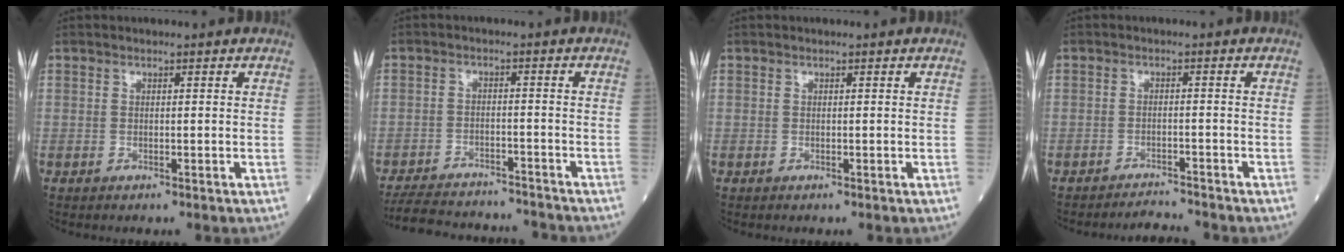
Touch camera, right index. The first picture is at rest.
{"total": 13.5, "force": [-12.8, 2.8, 3.3], "torque": [-0.064, 0.008, -0.180]}
{"total": 0.0}
{"total": 3.2, "force": [-3.1, -0.7, -0.2], "torque": [0.002, -0.013, -0.046]}